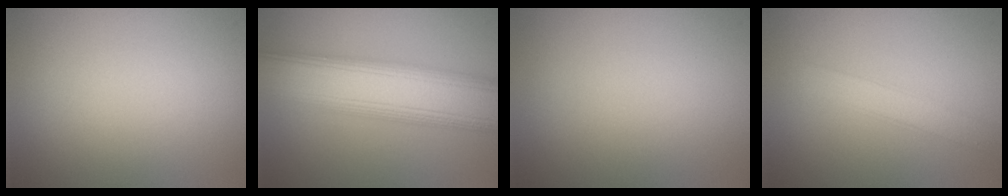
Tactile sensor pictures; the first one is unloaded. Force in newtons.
{"total": 10.6, "press": 10.6, "slide": 0.1}
{"total": 0.0}
{"total": 2.0, "press": 2.0, "slide": 0.1}